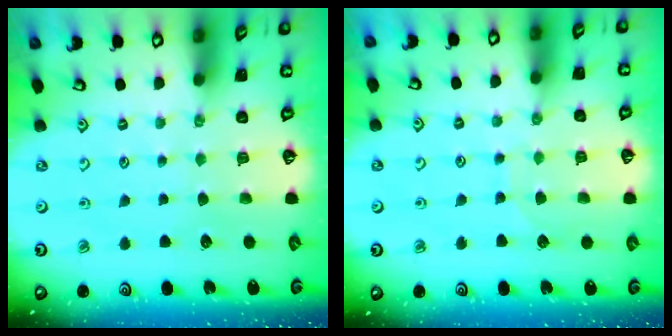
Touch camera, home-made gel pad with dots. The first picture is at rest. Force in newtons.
{"total": 5.7, "press": 5.7, "slide": 0.6}